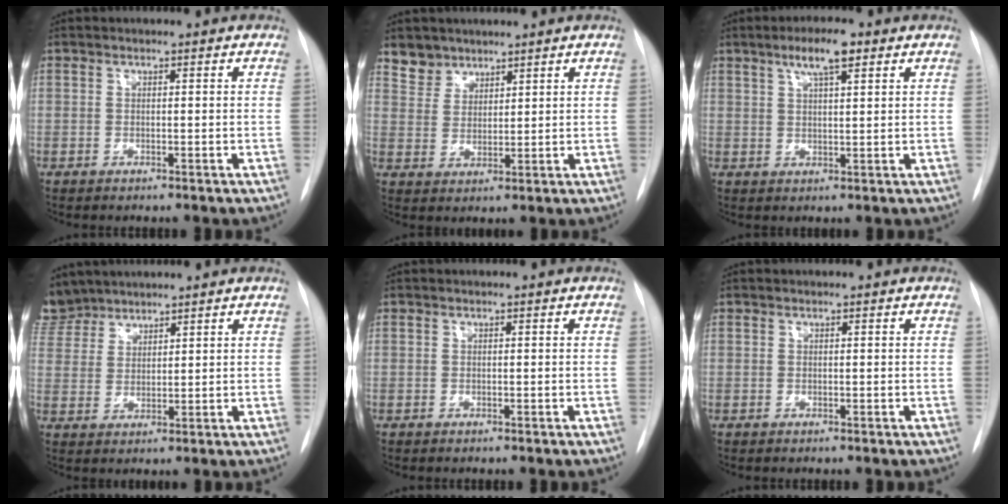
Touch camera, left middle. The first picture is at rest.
{"total": 4.1, "force": [3.4, 2.3, -0.2], "torque": [0.015, 0.000, 0.065]}
{"total": 5.5, "force": [3.2, 0.9, 4.4], "torque": [-0.083, 0.006, 0.054]}
{"total": 7.1, "force": [6.5, 2.8, 0.2], "torque": [-0.001, 0.006, 0.135]}
{"total": 0.0}
{"total": 0.0}